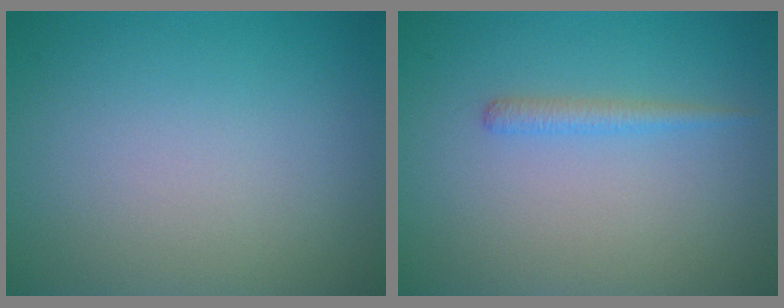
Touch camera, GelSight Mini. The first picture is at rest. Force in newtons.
{"total": 1.3, "press": 1.3, "slide": 0.0}